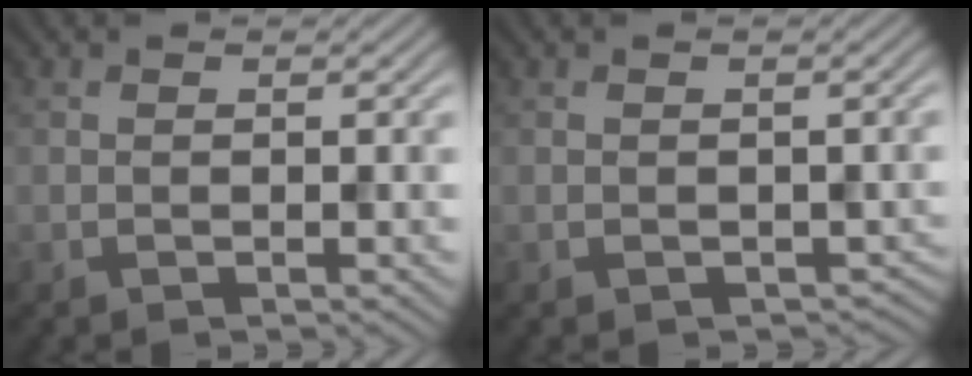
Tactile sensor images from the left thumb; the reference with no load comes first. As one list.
[{"total": 1.8, "force": [-0.6, 1.5, 0.9], "torque": [-0.021, -0.013, -0.007]}]